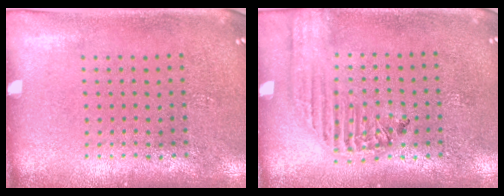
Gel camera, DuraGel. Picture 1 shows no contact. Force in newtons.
{"total": 1.8, "press": 1.7, "slide": 0.7}